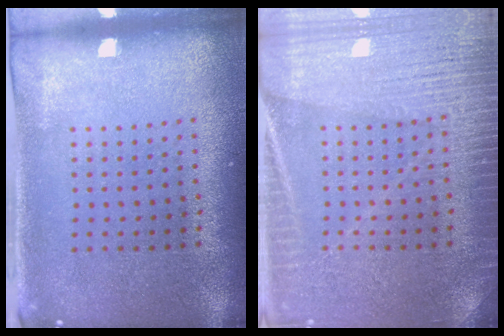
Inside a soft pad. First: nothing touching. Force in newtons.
{"total": 4.9, "press": 4.9, "slide": 0.7}